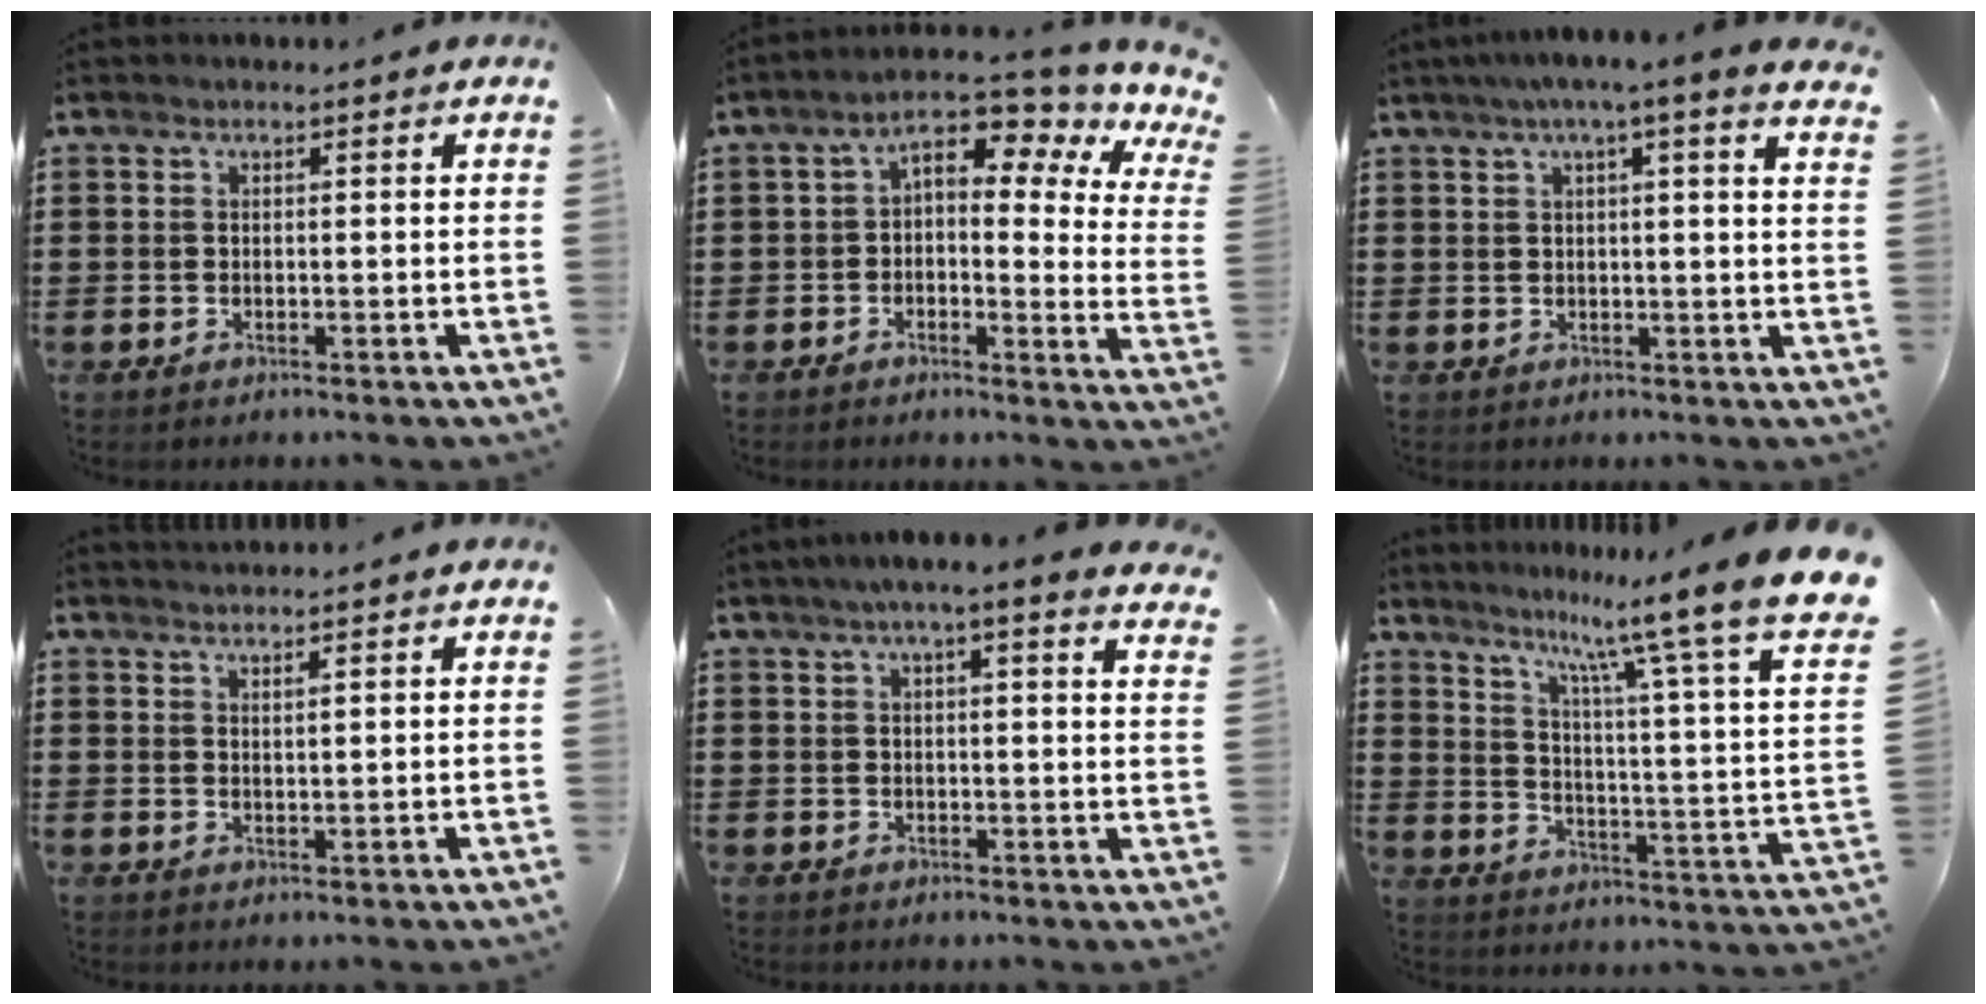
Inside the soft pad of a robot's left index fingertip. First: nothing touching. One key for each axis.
{"total": 5.5, "fx": 2.8, "fy": 1.7, "fz": 4.5, "tx": -0.072, "ty": -0.031, "tz": 0.031}
{"total": 3.4, "fx": 2.4, "fy": -0.1, "fz": 2.4, "tx": -0.054, "ty": -0.002, "tz": 0.042}
{"total": 1.6, "fx": 1.6, "fy": -0.1, "fz": 0.3, "tx": -0.008, "ty": 0.002, "tz": 0.031}
{"total": 3.6, "fx": 3.0, "fy": 0.2, "fz": 2.1, "tx": -0.050, "ty": 0.001, "tz": 0.053}
{"total": 11.2, "fx": 8.2, "fy": -0.3, "fz": 7.6, "tx": -0.155, "ty": -0.072, "tz": 0.120}